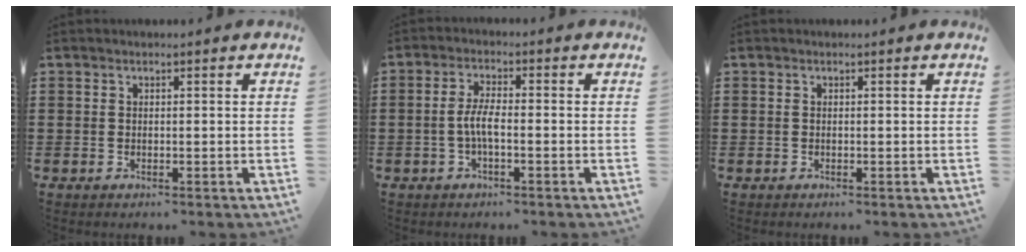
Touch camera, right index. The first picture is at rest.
{"total": 3.9, "force": [-1.0, 0.9, 3.7], "torque": [-0.088, -0.003, -0.027]}
{"total": 0.0}